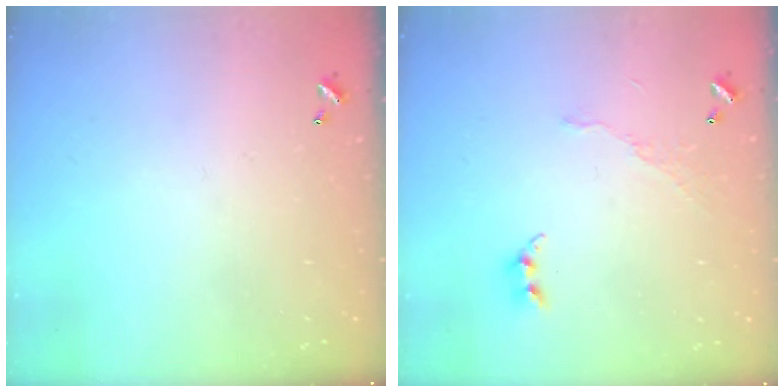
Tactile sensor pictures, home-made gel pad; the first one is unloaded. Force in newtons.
{"total": 6.1, "press": 6.0, "slide": 0.5}